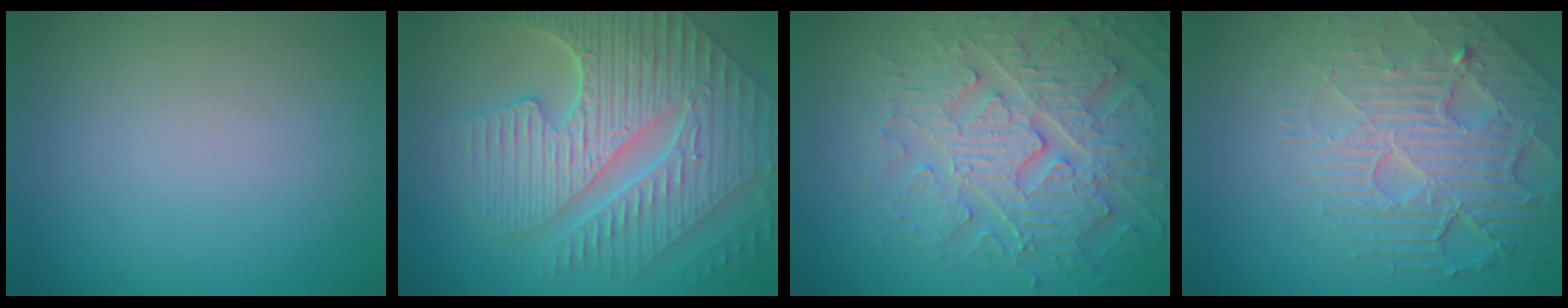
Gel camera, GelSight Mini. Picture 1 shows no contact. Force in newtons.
{"total": 10.4, "press": 7.1, "slide": 7.6}
{"total": 6.8, "press": 5.8, "slide": 3.6}
{"total": 6.1, "press": 5.0, "slide": 3.6}